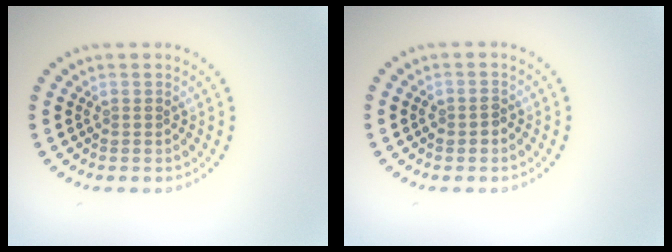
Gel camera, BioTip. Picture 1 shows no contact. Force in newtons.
{"total": 1.1, "press": 1.1, "slide": 0.2}